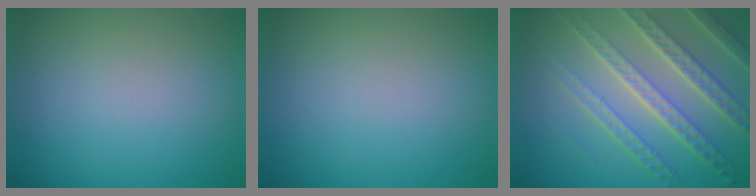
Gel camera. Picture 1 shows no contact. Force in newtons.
{"total": 0.0}
{"total": 7.2, "press": 5.2, "slide": 5.0}